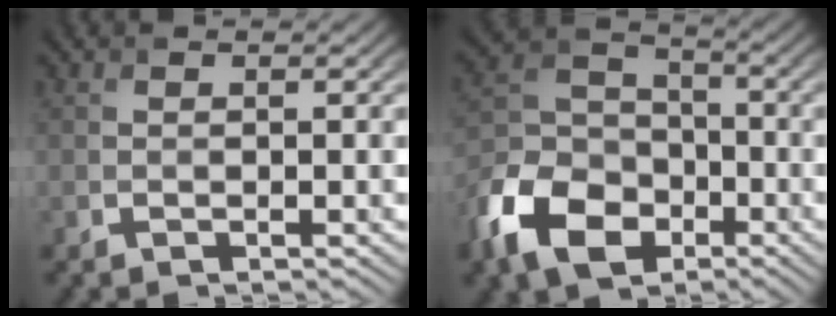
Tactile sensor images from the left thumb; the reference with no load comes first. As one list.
[{"total": 12.3, "force": [-6.5, 8.1, 6.6], "torque": [-0.163, -0.016, -0.147]}]